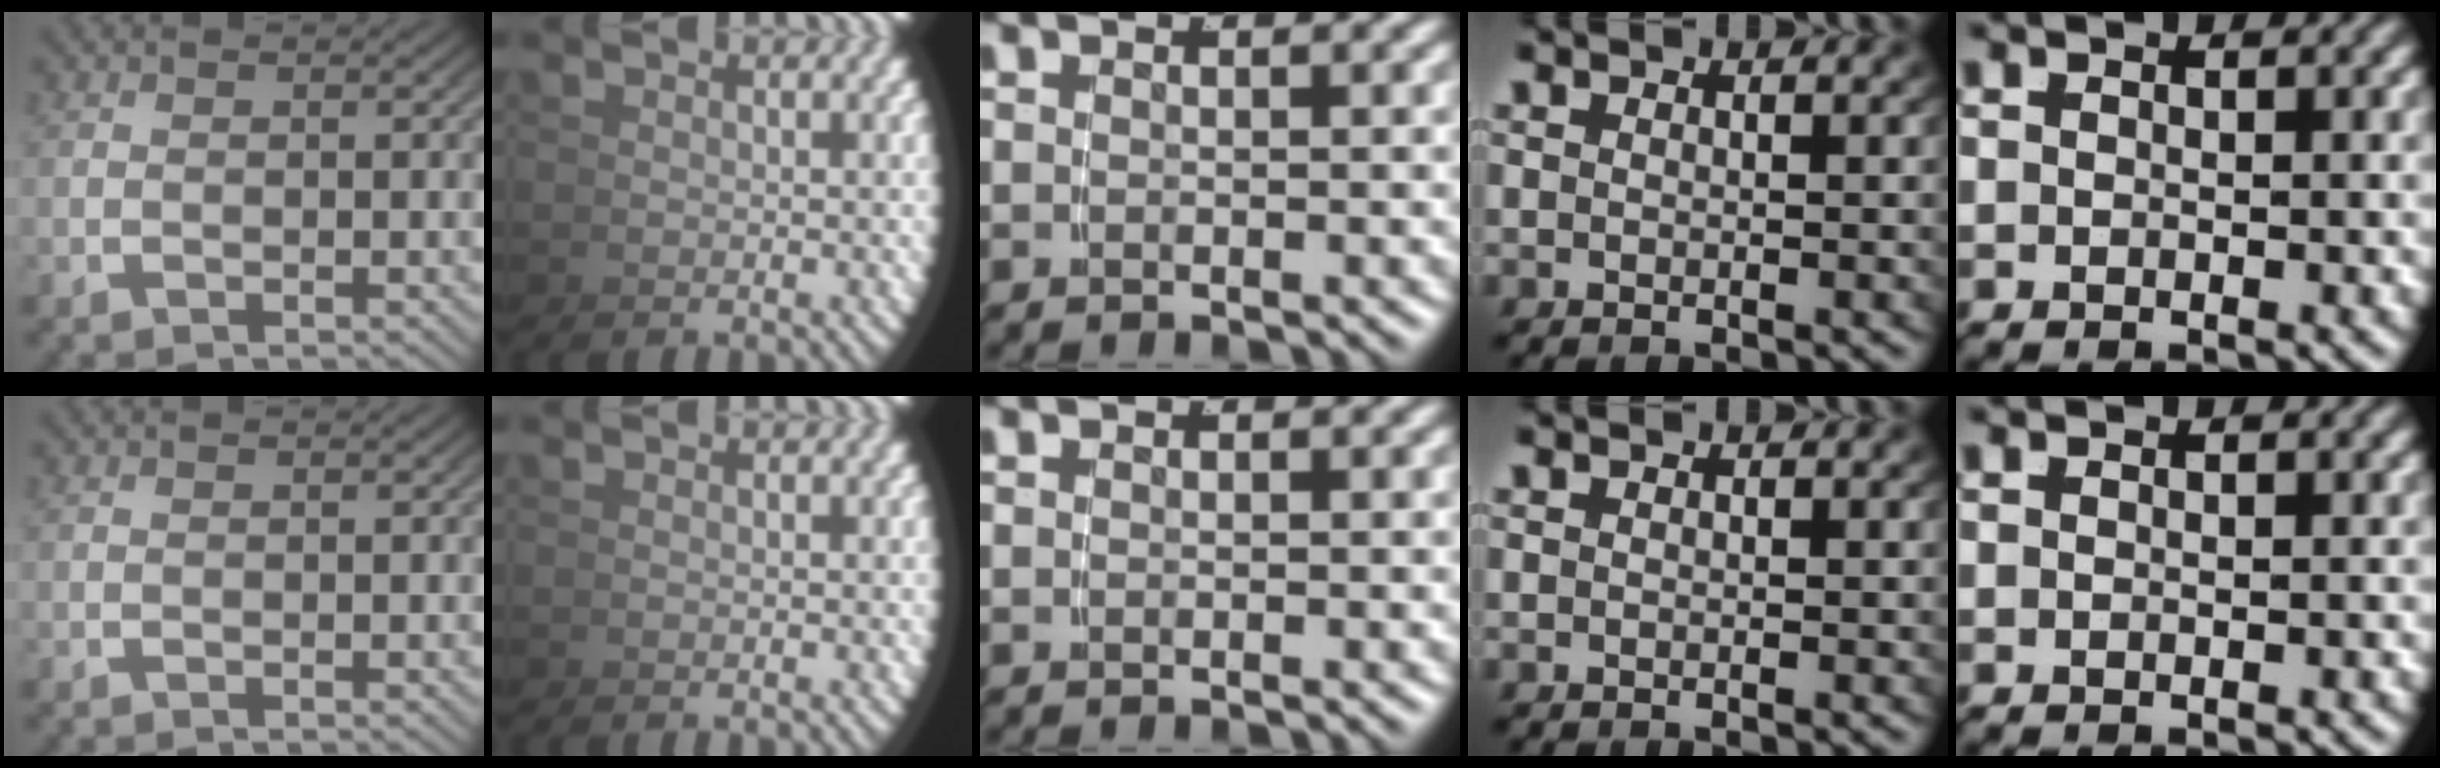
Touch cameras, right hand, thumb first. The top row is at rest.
{}